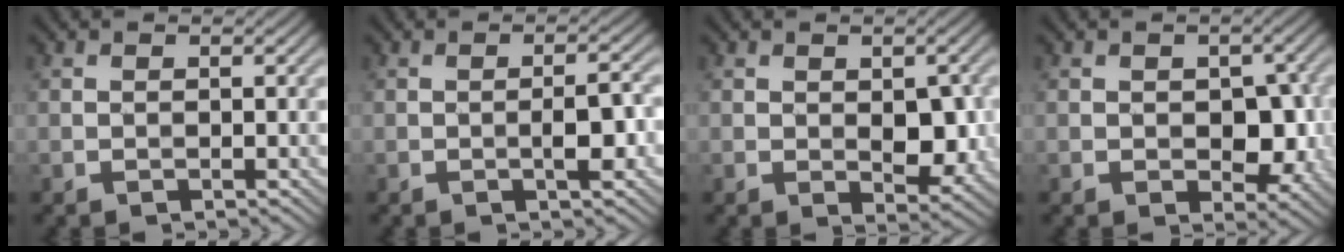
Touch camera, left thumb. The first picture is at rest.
{"total": 2.9, "force": [-1.1, 0.5, 2.7], "torque": [-0.042, 0.008, -0.023]}
{"total": 4.8, "force": [-0.3, 2.6, 4.0], "torque": [-0.063, -0.008, -0.001]}
{"total": 5.2, "force": [-0.7, 3.3, 3.9], "torque": [-0.061, -0.010, -0.007]}